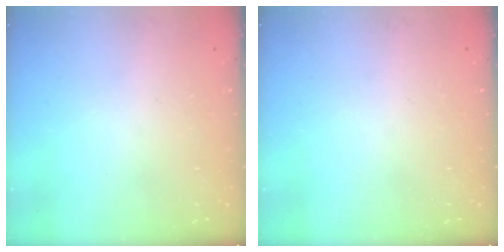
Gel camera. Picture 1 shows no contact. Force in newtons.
{"total": 0.0}